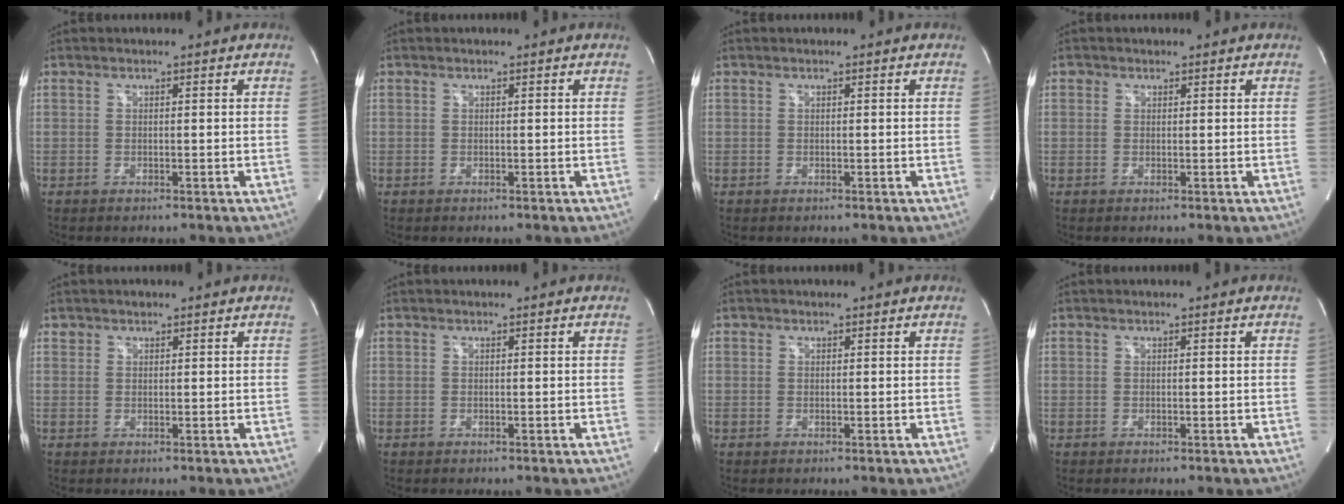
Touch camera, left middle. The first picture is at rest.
{"total": 0.0}
{"total": 0.0}
{"total": 0.7, "force": [0.3, 0.6, 0.0], "torque": [0.006, 0.001, 0.002]}
{"total": 0.9, "force": [0.7, 0.6, 0.0], "torque": [0.003, 0.005, 0.009]}
{"total": 0.0}
{"total": 0.0}
{"total": 0.0}